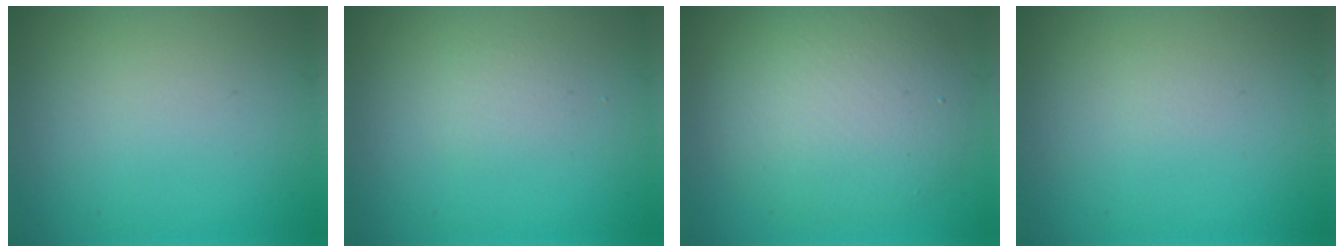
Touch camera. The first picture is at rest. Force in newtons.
{"total": 0.9, "press": 0.9, "slide": 0.0}
{"total": 6.5, "press": 6.5, "slide": 0.6}
{"total": 0.0}